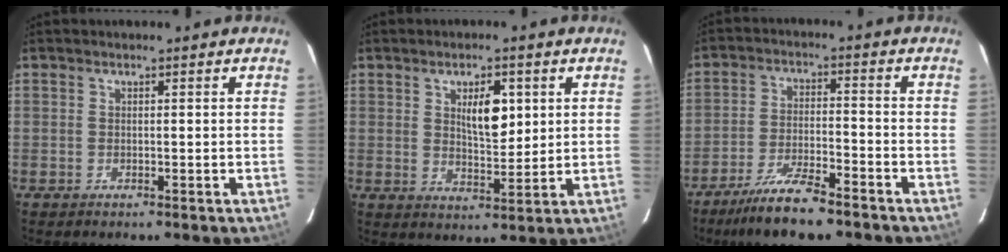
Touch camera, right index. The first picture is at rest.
{"total": 6.6, "force": [2.0, 2.7, 5.7], "torque": [-0.093, 0.001, 0.039]}
{"total": 9.8, "force": [-7.7, 1.2, 5.9], "torque": [-0.107, -0.022, -0.137]}